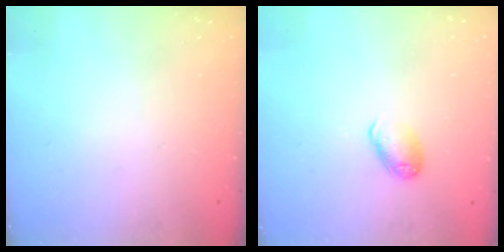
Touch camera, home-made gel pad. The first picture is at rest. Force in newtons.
{"total": 8.6, "press": 8.5, "slide": 1.3}